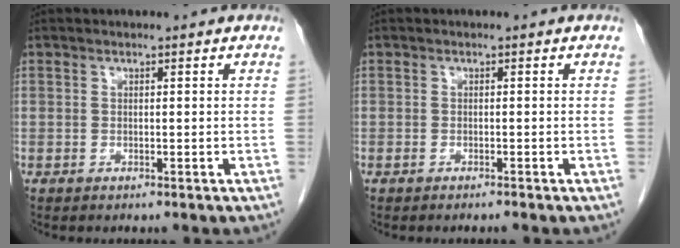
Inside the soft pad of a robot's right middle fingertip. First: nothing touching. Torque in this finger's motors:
{"motor_torque": [-0.32, -0.19, -0.03, -0.01]}